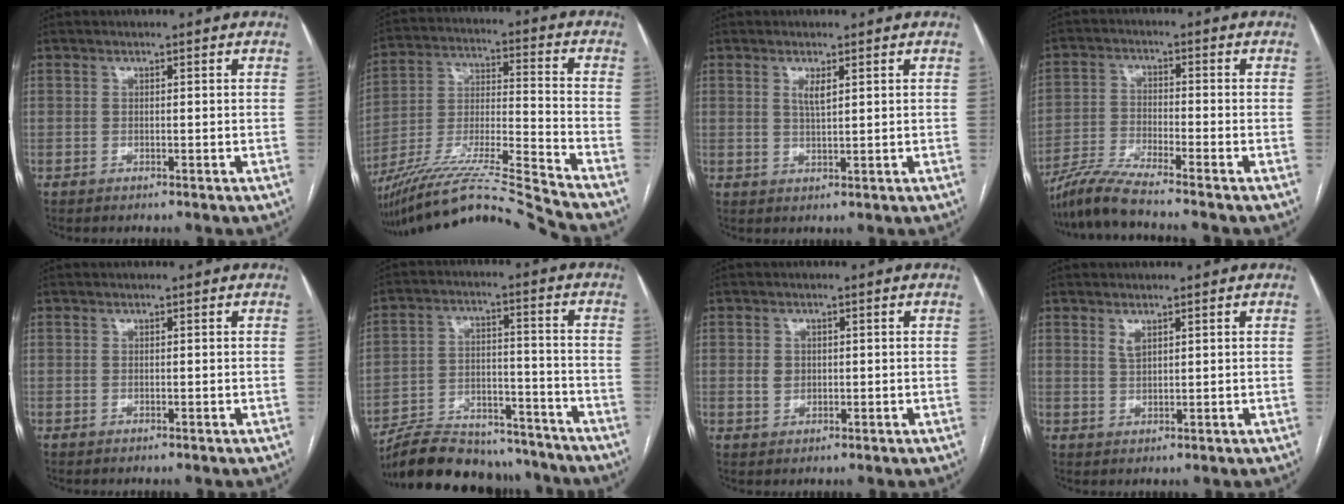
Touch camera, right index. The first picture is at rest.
{"total": 19.6, "force": [-17.7, -2.5, 8.0], "torque": [-0.172, -0.010, -0.314]}
{"total": 2.2, "force": [1.0, 0.3, 1.9], "torque": [-0.043, -0.004, 0.021]}
{"total": 7.5, "force": [-6.6, -1.3, 3.3], "torque": [-0.073, -0.025, -0.130]}
{"total": 0.0}
{"total": 18.7, "force": [-17.0, 5.5, 5.5], "torque": [-0.112, 0.011, -0.257]}
{"total": 2.3, "force": [0.3, 2.0, 1.2], "torque": [-0.022, 0.006, 0.010]}
{"total": 1.7, "force": [1.1, 0.6, 1.2], "torque": [-0.025, -0.001, 0.025]}